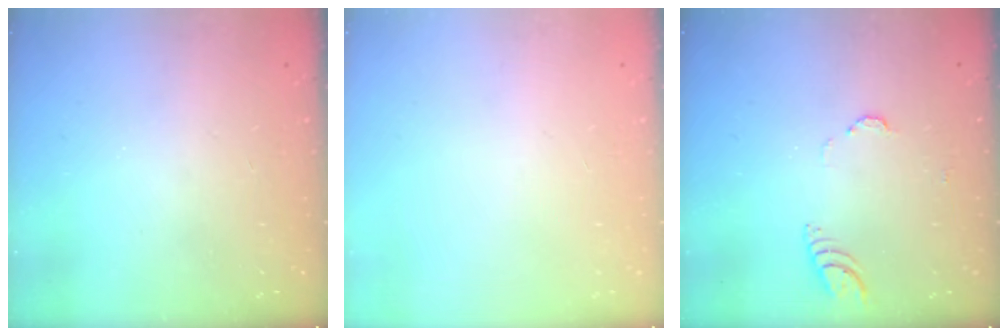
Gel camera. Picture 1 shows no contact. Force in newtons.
{"total": 0.0}
{"total": 3.8, "press": 3.7, "slide": 0.3}